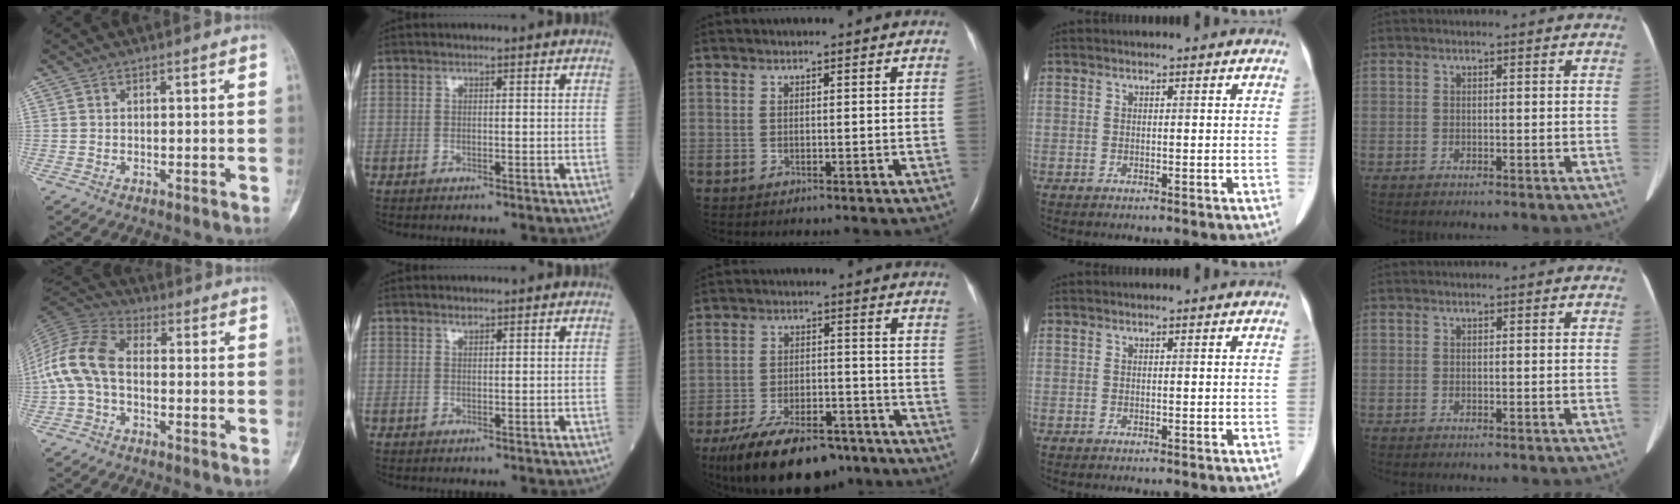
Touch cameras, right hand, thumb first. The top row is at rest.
{"thumb": {"total": 10.8, "force": [-1.2, 6.6, 8.5], "torque": [-0.175, 0.033, -0.036]}, "index": {"total": 0.6, "force": [0.6, 0.2, 0.2], "torque": [-0.008, -0.004, 0.010]}, "middle": {"total": 16.9, "force": [-12.6, 6.4, 9.2], "torque": [-0.161, -0.005, -0.199]}}